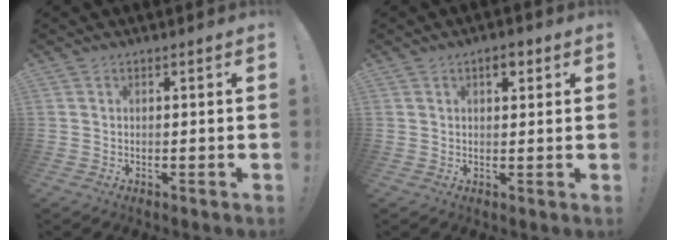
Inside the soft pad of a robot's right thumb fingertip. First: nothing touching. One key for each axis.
{"total": 3.4, "fx": 1.9, "fy": 1.7, "fz": 2.4, "tx": -0.026, "ty": -0.003, "tz": 0.027}